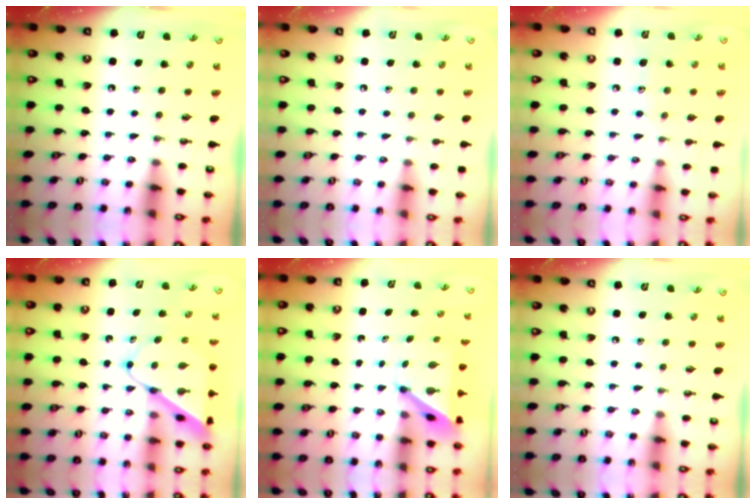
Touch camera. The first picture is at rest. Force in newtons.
{"total": 0.0}
{"total": 6.4, "press": 6.3, "slide": 0.6}
{"total": 9.9, "press": 9.9, "slide": 0.7}
{"total": 5.8, "press": 5.8, "slide": 0.4}
{"total": 0.0}